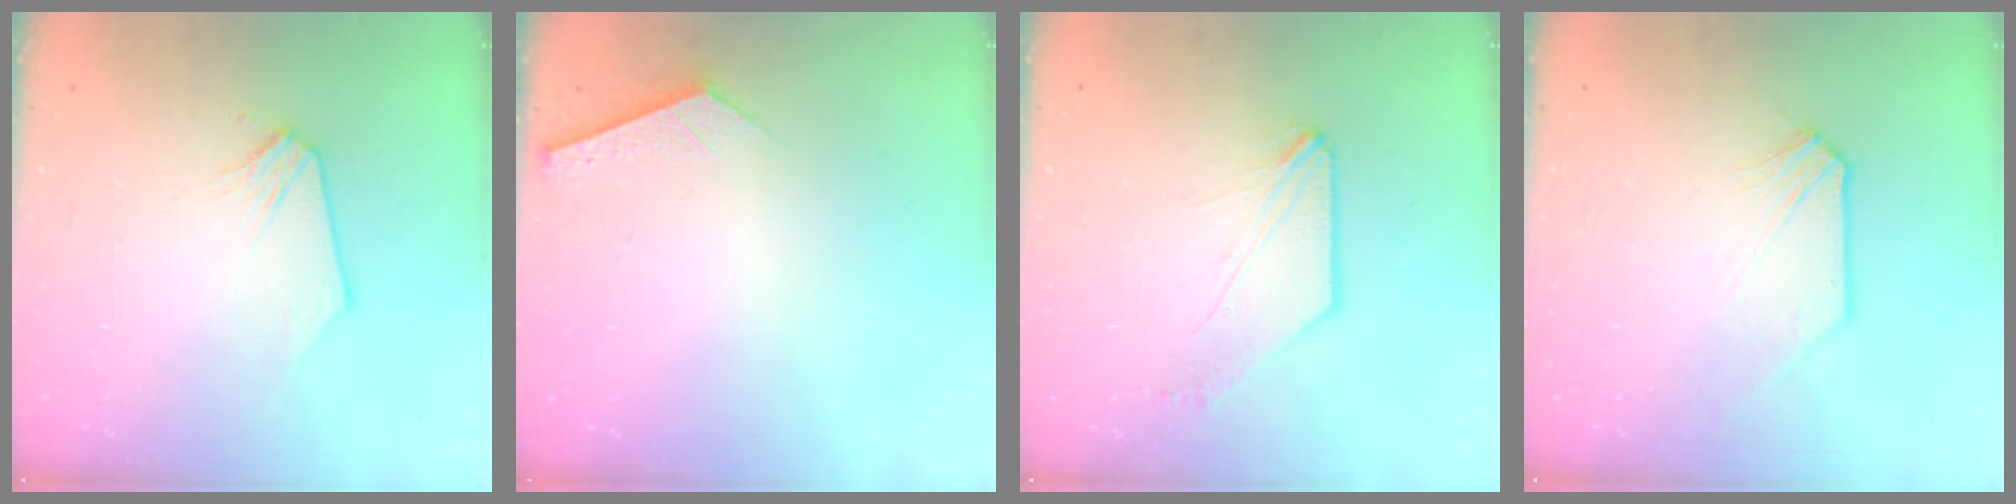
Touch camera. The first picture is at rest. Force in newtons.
{"total": 2.7, "press": 2.7, "slide": 0.3}
{"total": 1.5, "press": 1.5, "slide": 0.2}
{"total": 0.7, "press": 0.7, "slide": 0.1}